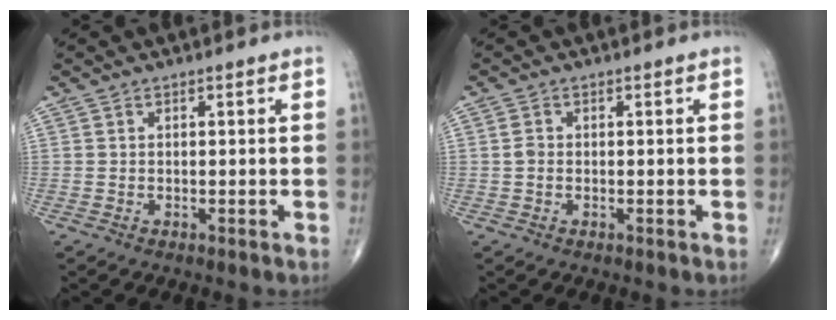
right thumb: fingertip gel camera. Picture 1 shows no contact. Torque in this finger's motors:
{"motor_torque": [0.16, -0.86, 0.25, 0.12, -0.03]}